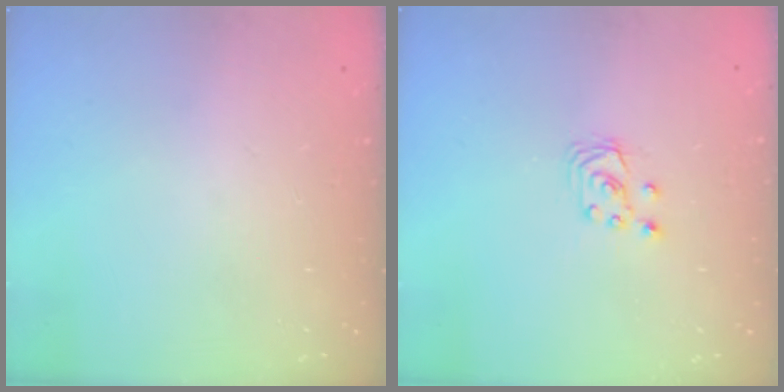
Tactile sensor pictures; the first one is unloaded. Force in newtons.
{"total": 2.6, "press": 2.6, "slide": 0.3}